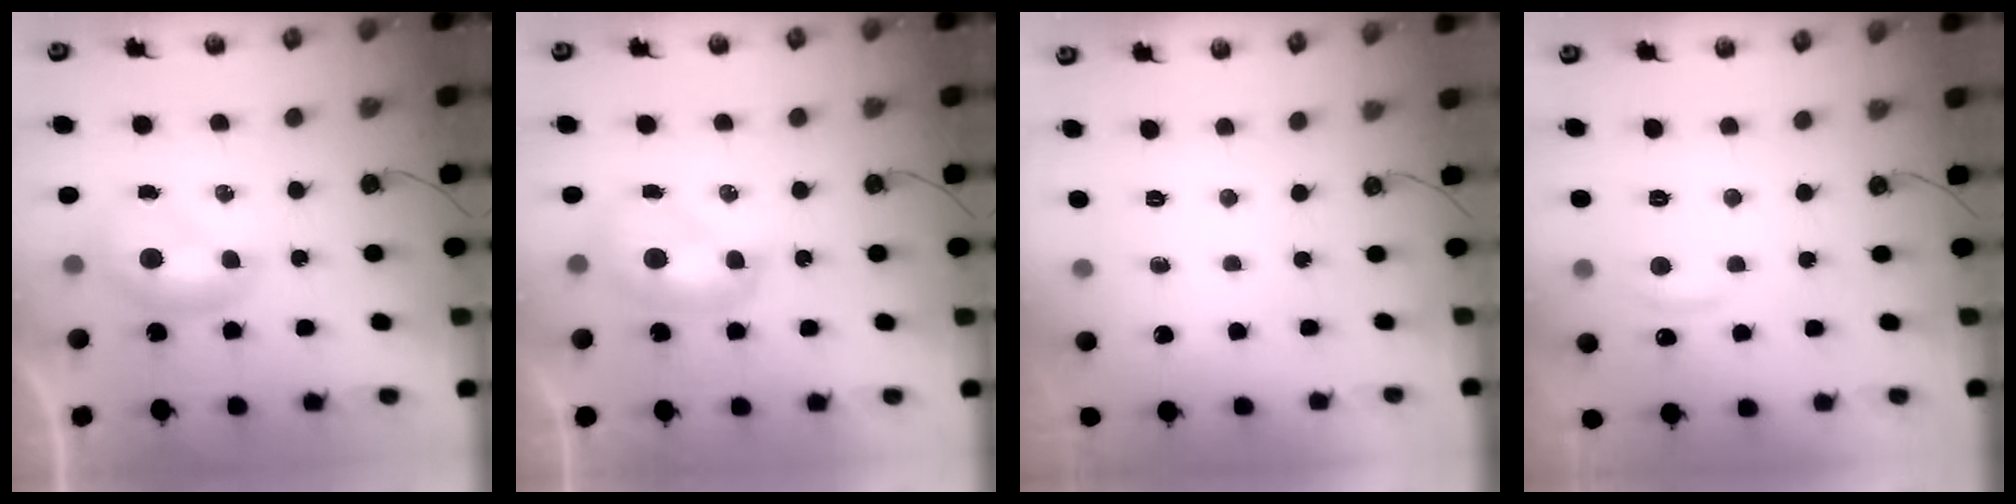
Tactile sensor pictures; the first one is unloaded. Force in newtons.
{"total": 1.8, "press": 1.7, "slide": 0.2}
{"total": 0.0}
{"total": 1.1, "press": 0.8, "slide": 0.6}